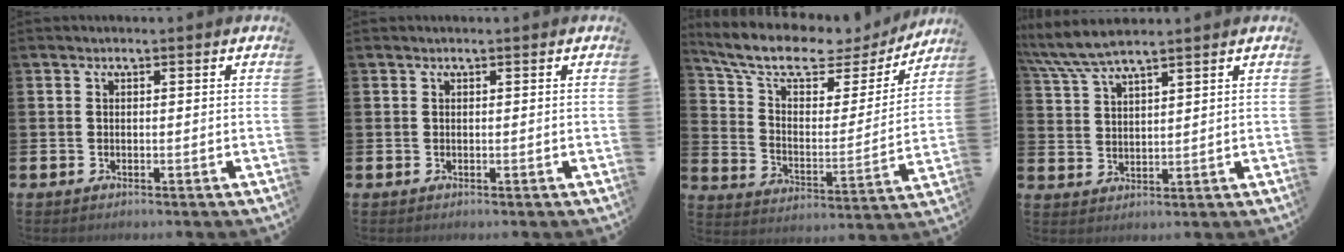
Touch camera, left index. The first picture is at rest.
{"total": 0.0}
{"total": 10.2, "force": [8.4, 3.9, 4.4], "torque": [-0.124, -0.051, 0.140]}
{"total": 6.3, "force": [5.8, 0.6, 2.4], "torque": [-0.068, -0.018, 0.106]}